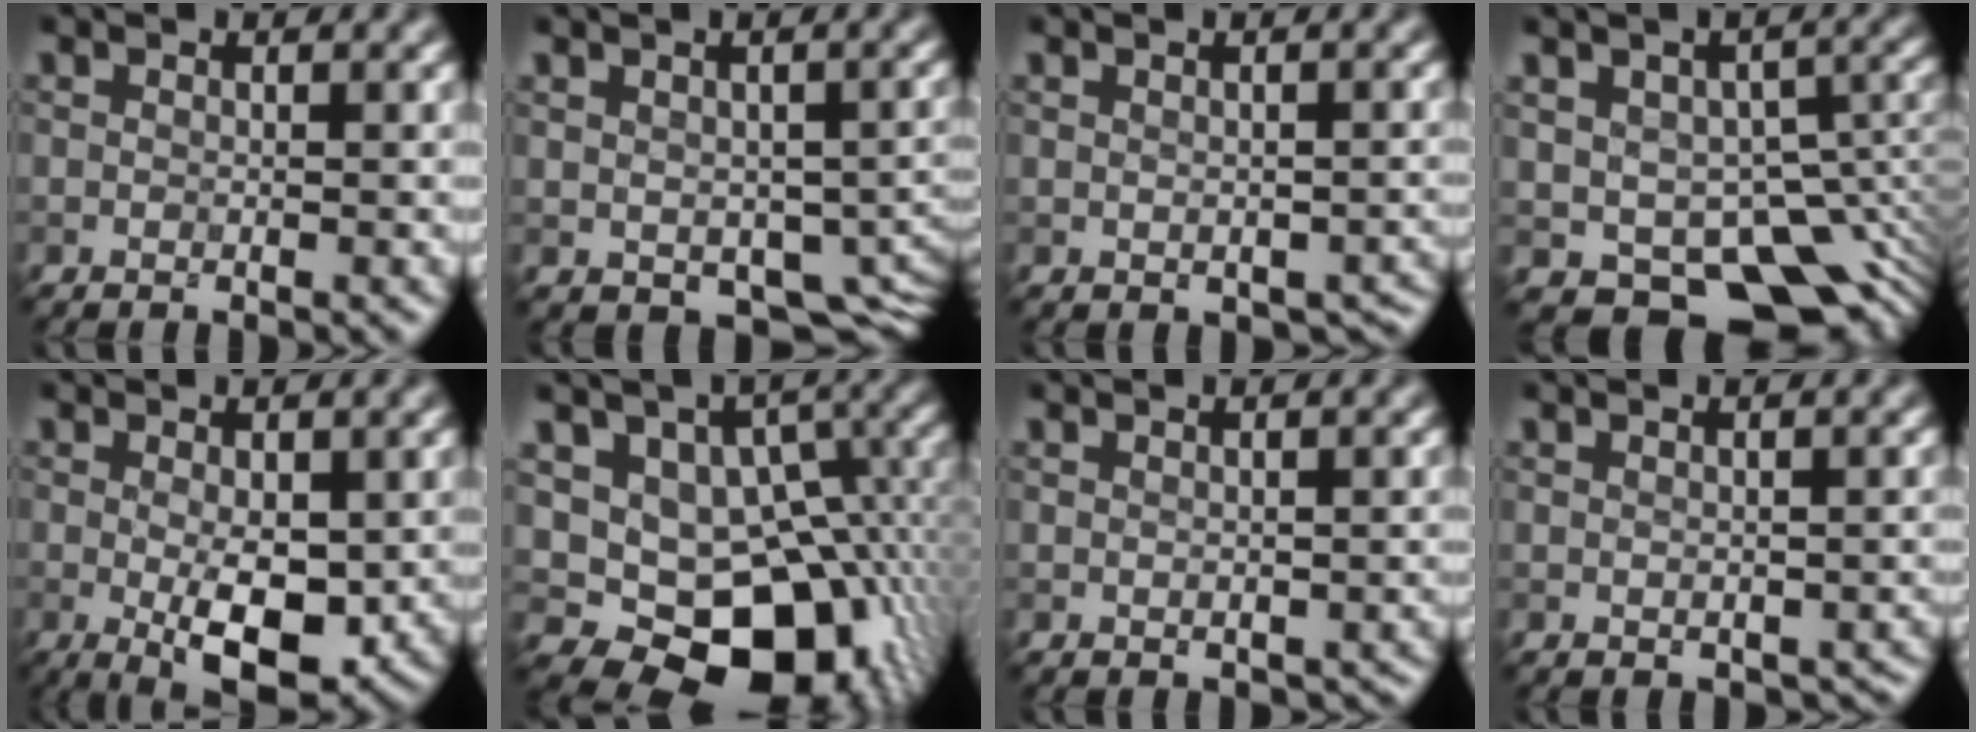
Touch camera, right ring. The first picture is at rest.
{"total": 6.6, "force": [-1.4, 4.3, 4.8], "torque": [-0.073, -0.022, -0.007]}
{"total": 3.1, "force": [-0.4, 2.4, 2.0], "torque": [-0.021, -0.014, 0.006]}
{"total": 10.4, "force": [-4.6, 6.5, 6.7], "torque": [-0.094, -0.021, -0.064]}
{"total": 5.2, "force": [-0.6, 2.3, 4.6], "torque": [-0.079, -0.010, -0.003]}
{"total": 12.6, "force": [-2.9, 8.9, 8.4], "torque": [-0.106, -0.015, -0.036]}
{"total": 1.4, "force": [0.2, 1.1, 0.8], "torque": [-0.013, -0.005, 0.010]}
{"total": 2.2, "force": [0.0, 1.8, 1.4], "torque": [-0.015, -0.010, 0.009]}